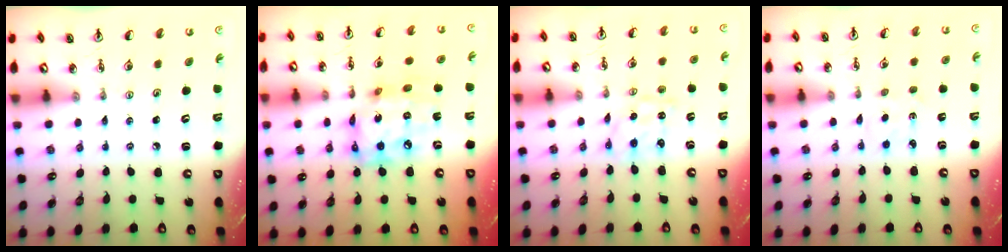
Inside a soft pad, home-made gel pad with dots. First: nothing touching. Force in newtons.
{"total": 16.1, "press": 16.1, "slide": 1.2}
{"total": 1.4, "press": 1.4, "slide": 0.1}
{"total": 1.4, "press": 1.4, "slide": 0.2}